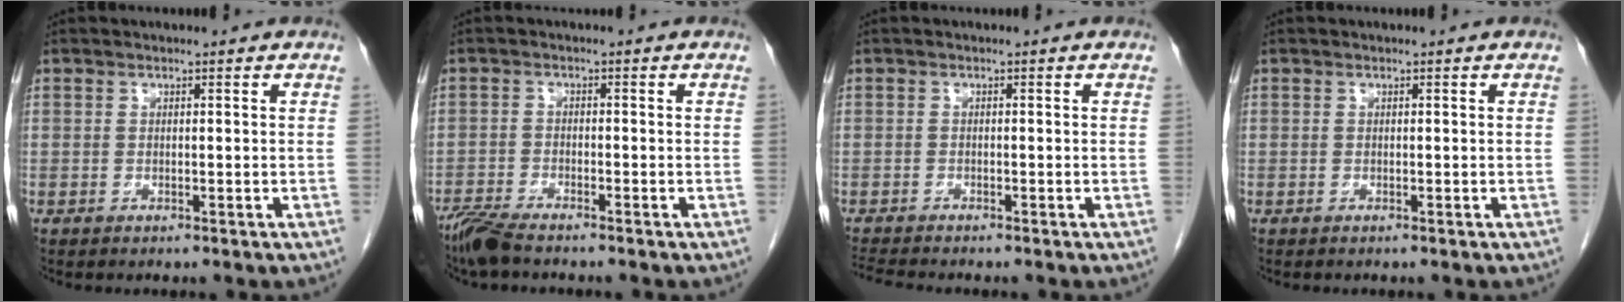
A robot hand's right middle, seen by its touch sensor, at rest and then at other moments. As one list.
[{"total": 4.1, "force": [-3.6, 0.3, 2.0], "torque": [-0.044, -0.014, -0.071]}, {"total": 3.3, "force": [-3.1, 0.0, 1.2], "torque": [-0.023, -0.012, -0.053]}, {"total": 0.0}]